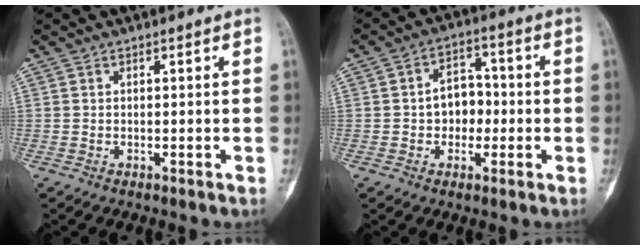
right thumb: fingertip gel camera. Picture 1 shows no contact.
{"total": 7.1, "force": [-0.7, 5.4, 4.5], "torque": [-0.033, 0.023, -0.018]}